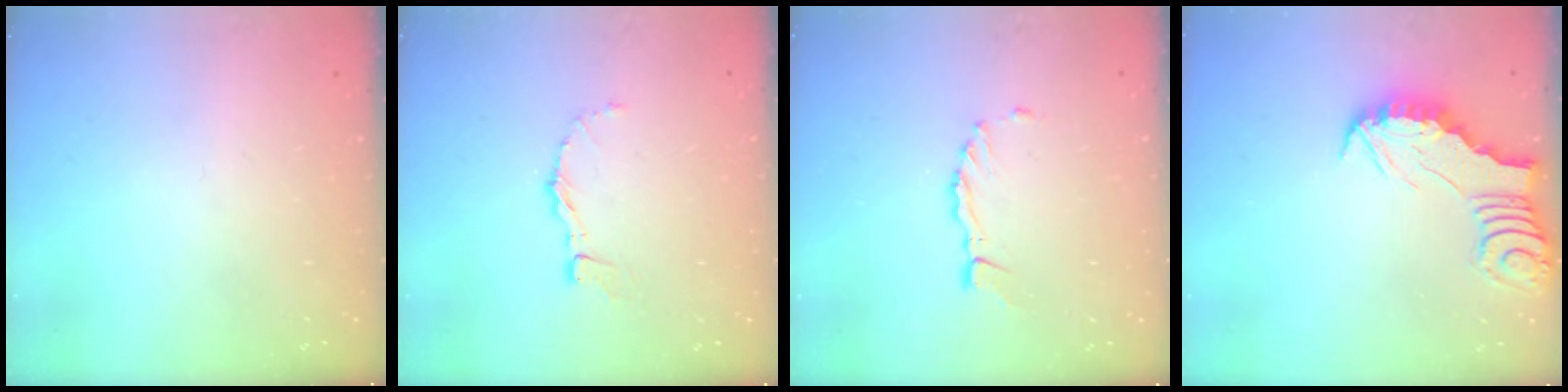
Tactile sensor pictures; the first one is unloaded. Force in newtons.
{"total": 3.3, "press": 3.3, "slide": 0.1}
{"total": 3.0, "press": 3.0, "slide": 0.2}
{"total": 2.5, "press": 2.5, "slide": 0.2}